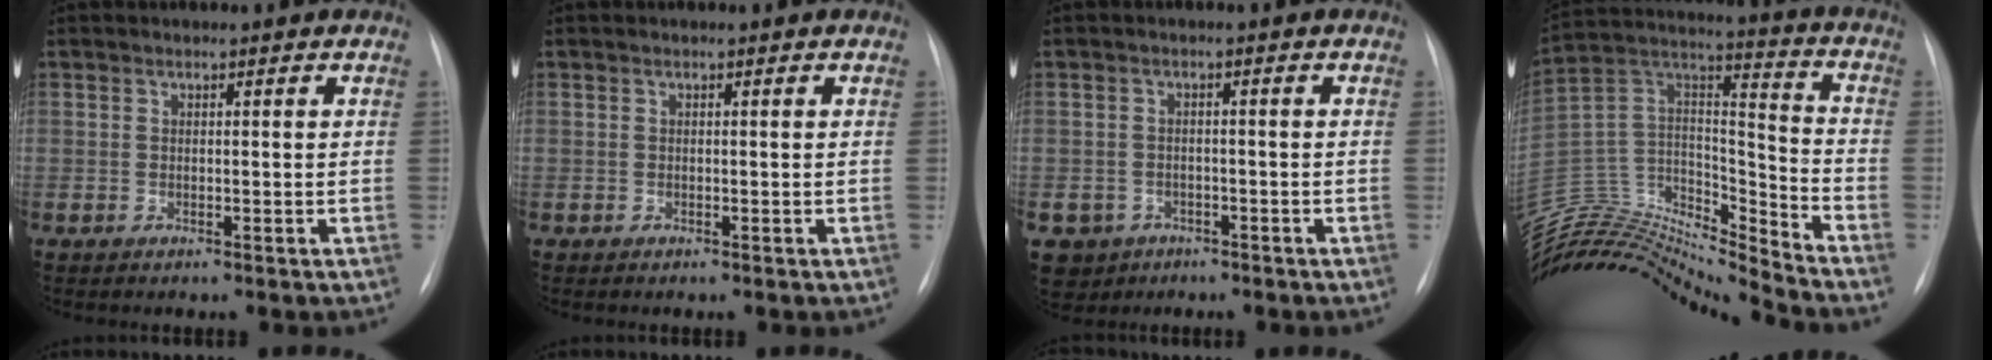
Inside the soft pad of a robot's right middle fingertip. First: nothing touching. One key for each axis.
{"total": 0.0}
{"total": 5.1, "fx": -2.7, "fy": 4.3, "fz": 0.5, "tx": -0.008, "ty": 0.008, "tz": -0.038}
{"total": 24.1, "fx": -23.4, "fy": 2.2, "fz": 5.5, "tx": -0.121, "ty": 0.047, "tz": -0.397}